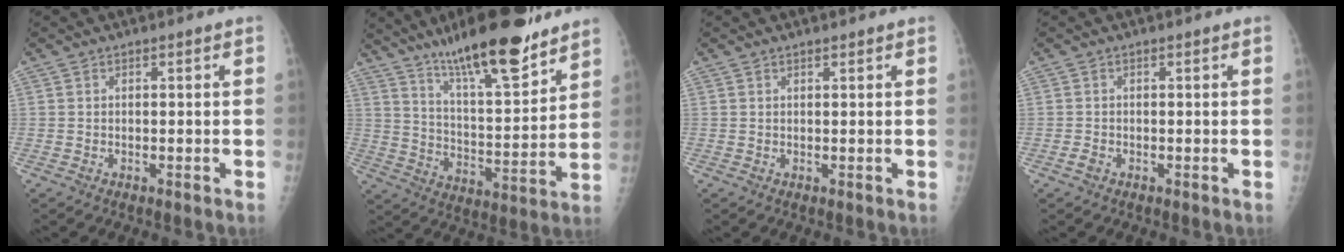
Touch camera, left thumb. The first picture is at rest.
{"total": 19.9, "force": [14.5, 4.5, 12.8], "torque": [-0.179, -0.079, 0.240]}
{"total": 0.7, "force": [0.6, 0.2, 0.3], "torque": [-0.007, -0.004, 0.009]}
{"total": 1.0, "force": [-0.3, 0.7, 0.6], "torque": [-0.010, -0.001, -0.006]}